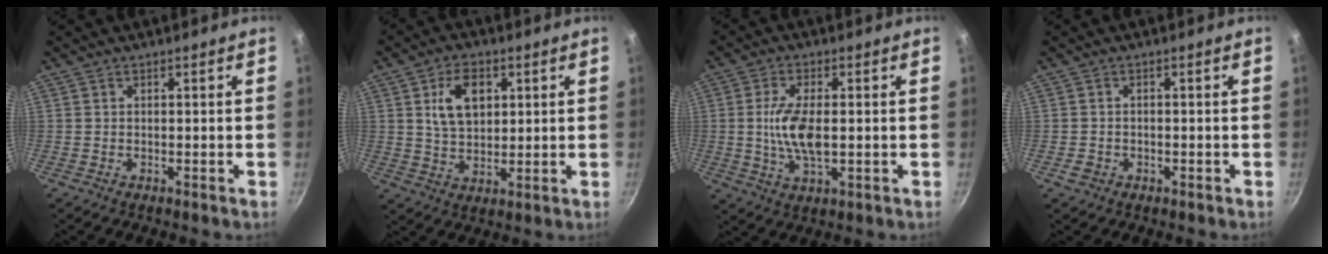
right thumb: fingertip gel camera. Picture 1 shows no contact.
{"total": 9.2, "force": [2.9, 5.9, 6.5], "torque": [-0.095, -0.011, 0.054]}
{"total": 8.8, "force": [0.0, 3.8, 7.9], "torque": [-0.157, -0.004, 0.000]}
{"total": 1.9, "force": [-0.8, 1.5, 0.9], "torque": [-0.017, 0.009, -0.010]}